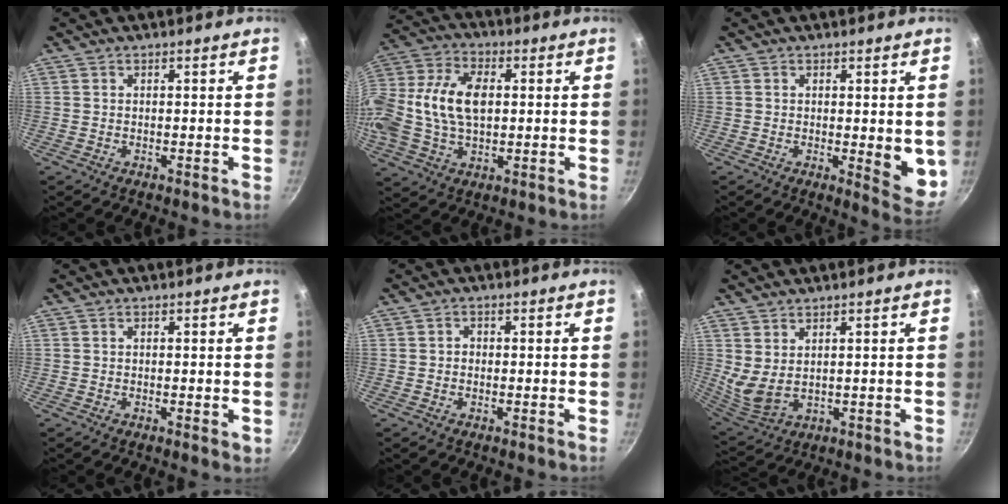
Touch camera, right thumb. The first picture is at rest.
{"total": 17.2, "force": [1.2, 11.0, 13.2], "torque": [-0.261, 0.026, 0.011]}
{"total": 6.9, "force": [0.1, 2.7, 6.4], "torque": [-0.069, -0.016, 0.004]}
{"total": 1.2, "force": [0.0, 0.5, 1.1], "torque": [-0.014, -0.002, -0.002]}
{"total": 1.2, "force": [-0.1, 1.1, 0.5], "torque": [-0.007, 0.004, -0.004]}
{"total": 5.7, "force": [2.5, 3.0, 4.1], "torque": [-0.073, -0.030, 0.063]}